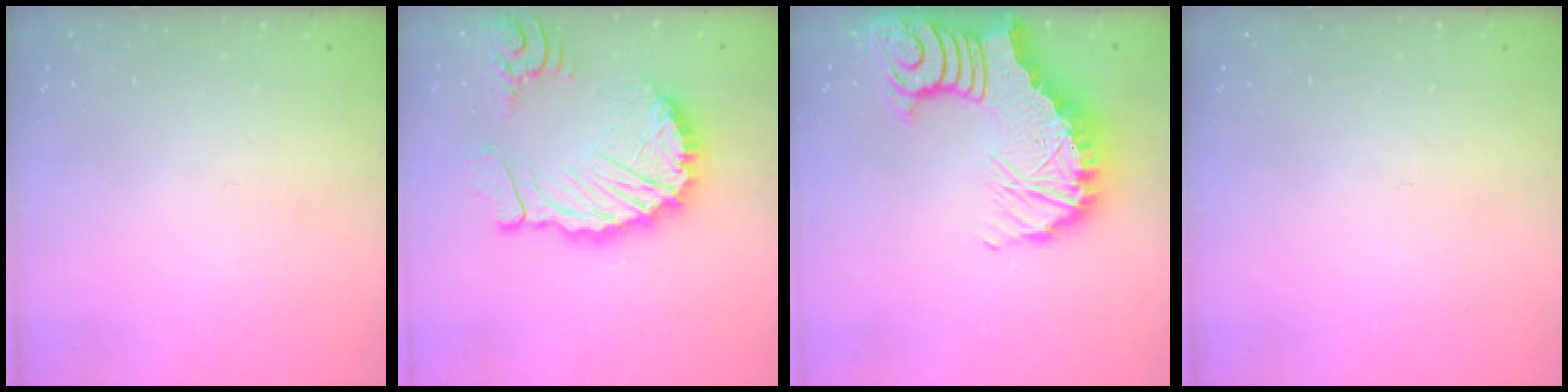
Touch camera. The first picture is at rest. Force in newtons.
{"total": 17.2, "press": 17.0, "slide": 2.3}
{"total": 12.6, "press": 12.5, "slide": 1.6}
{"total": 0.0}